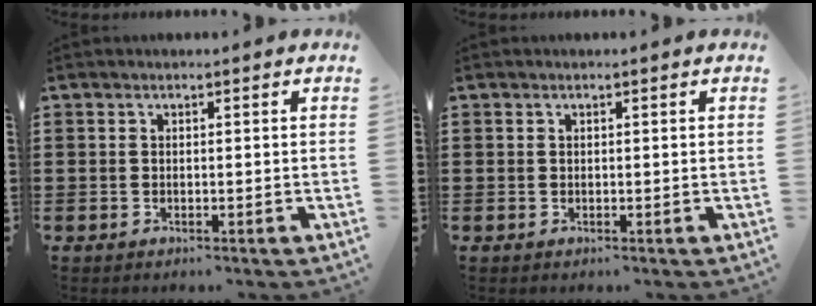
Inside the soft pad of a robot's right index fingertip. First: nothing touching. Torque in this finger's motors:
{"motor_torque": [0.03, -0.01, 0.02, 0.01]}